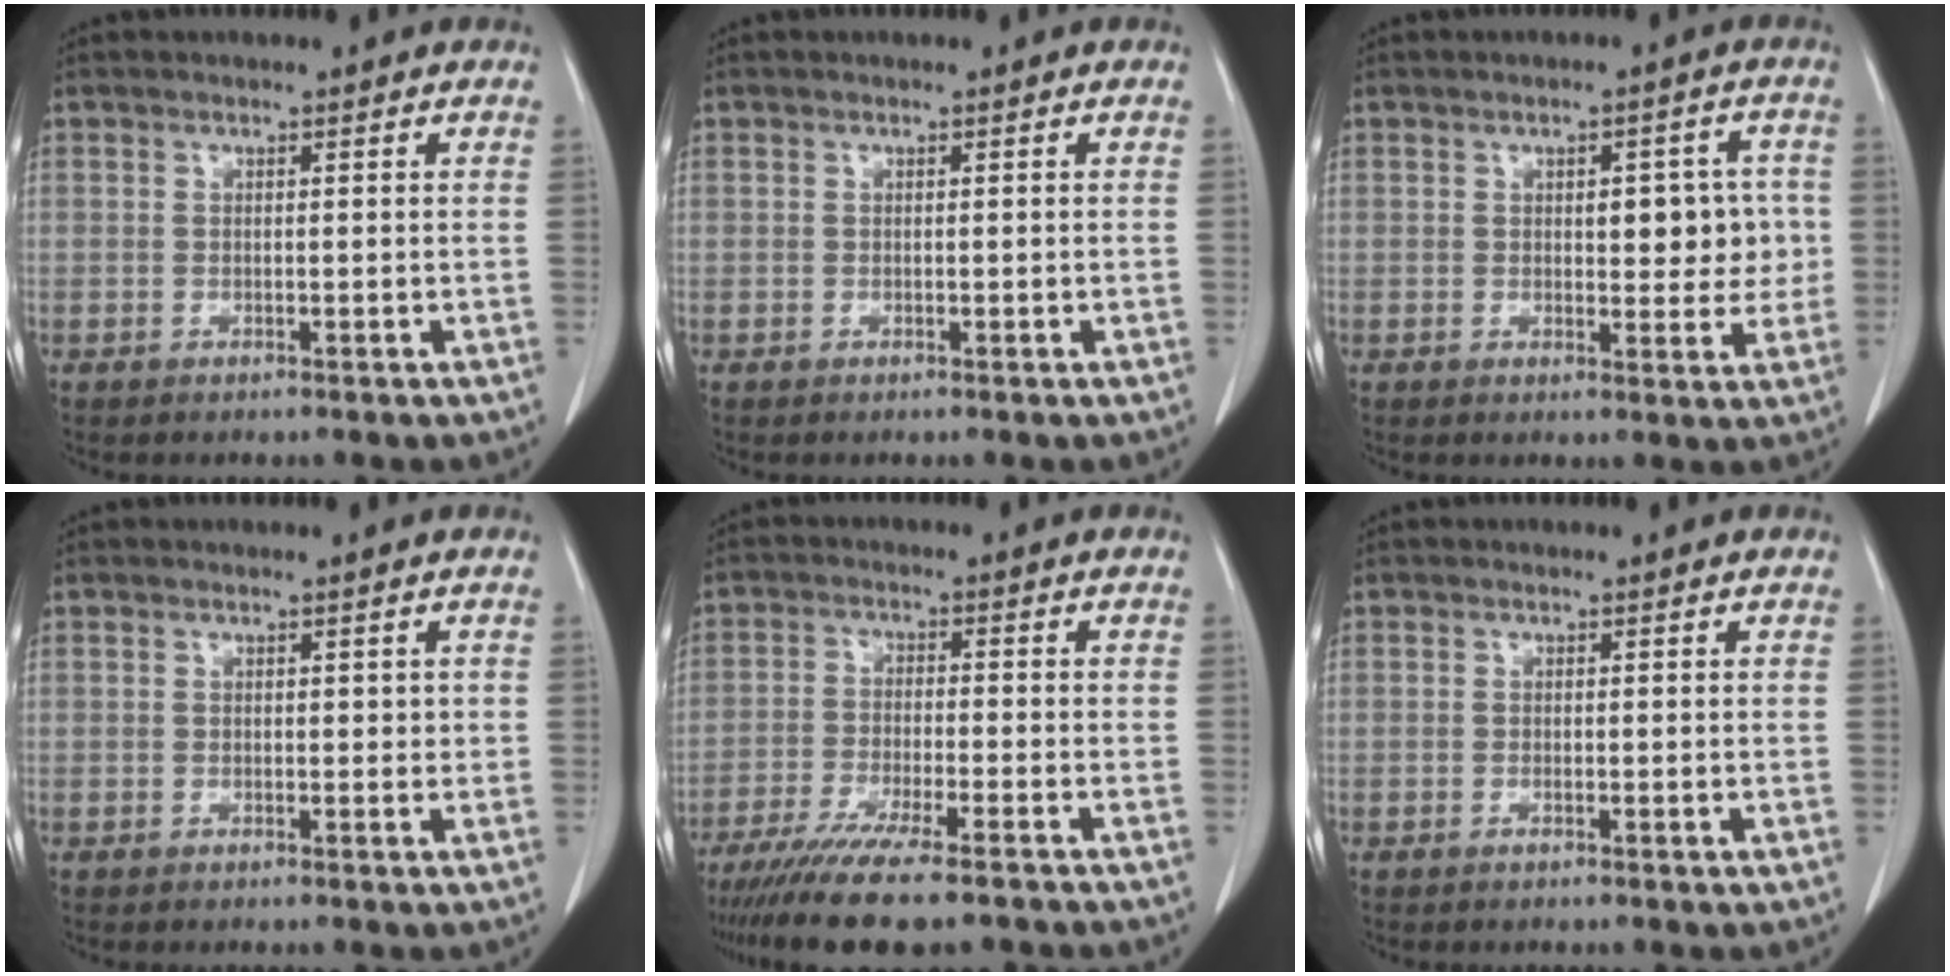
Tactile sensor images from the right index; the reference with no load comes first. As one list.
[{"total": 0.0}, {"total": 6.6, "force": [0.6, 3.1, 5.8], "torque": [-0.061, 0.010, 0.011]}, {"total": 1.1, "force": [0.2, 0.7, 0.9], "torque": [-0.009, 0.003, 0.004]}, {"total": 12.5, "force": [-9.9, 0.9, 7.5], "torque": [-0.123, -0.031, -0.160]}, {"total": 0.6, "force": [-0.3, 0.0, 0.6], "torque": [-0.011, -0.003, -0.002]}]